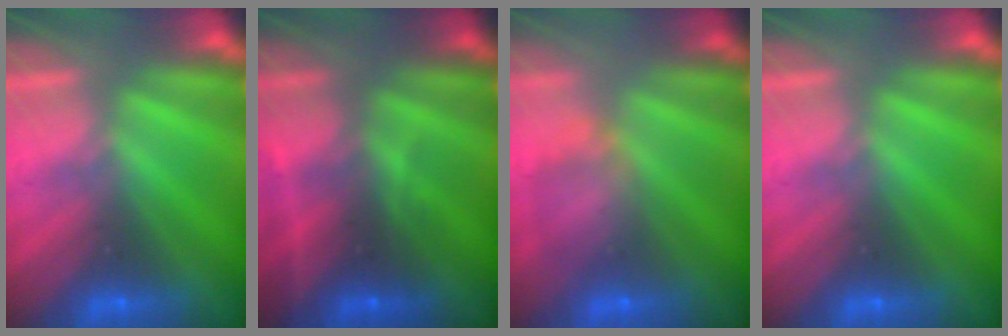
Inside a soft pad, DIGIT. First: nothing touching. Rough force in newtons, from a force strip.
{"total": 2.4}
{"total": 8.5}
{"total": 0.0}